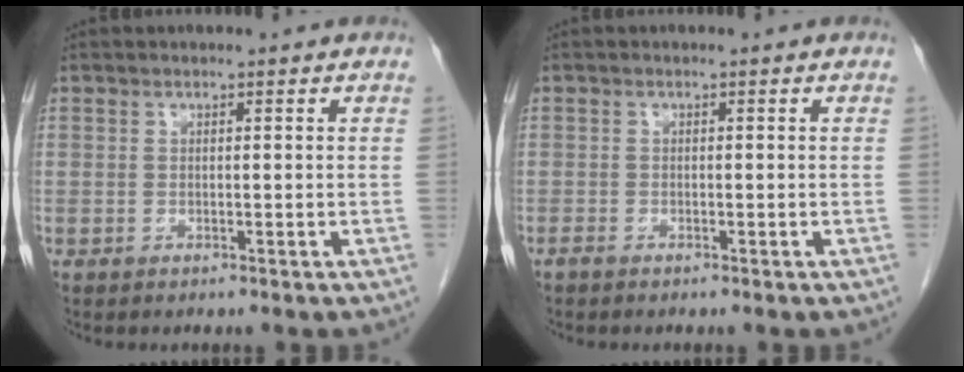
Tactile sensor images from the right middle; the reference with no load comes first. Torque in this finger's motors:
{"motor_torque": [-0.02, -0.20, -0.01, 0.01]}